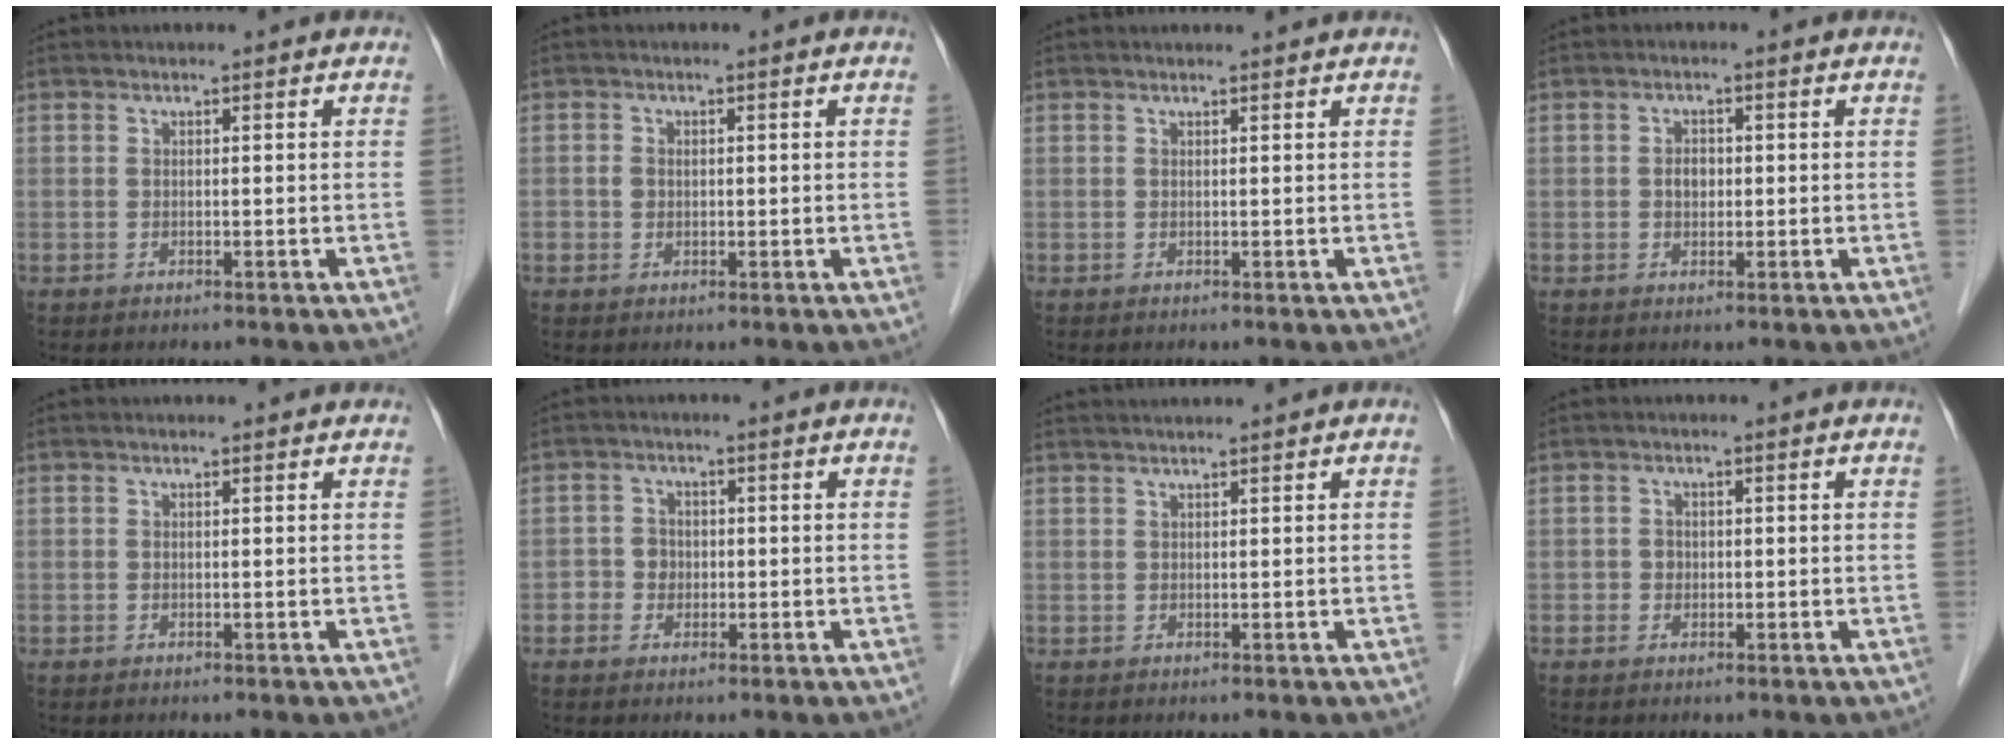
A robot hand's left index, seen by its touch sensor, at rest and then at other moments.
{"total": 1.5, "force": [0.1, 1.4, 0.7], "torque": [-0.018, 0.002, 0.005]}
{"total": 1.9, "force": [1.8, -0.2, 0.3], "torque": [-0.010, 0.003, 0.022]}
{"total": 1.9, "force": [0.0, 1.4, 1.3], "torque": [-0.024, 0.003, 0.001]}
{"total": 0.5, "force": [0.4, 0.2, 0.2], "torque": [-0.012, 0.004, 0.003]}
{"total": 2.6, "force": [-0.5, 2.5, 0.8], "torque": [-0.010, 0.007, -0.009]}
{"total": 2.1, "force": [2.0, -0.5, 0.5], "torque": [-0.004, 0.020, 0.039]}
{"total": 1.2, "force": [-0.1, 1.2, 0.4], "torque": [-0.008, 0.002, -0.001]}